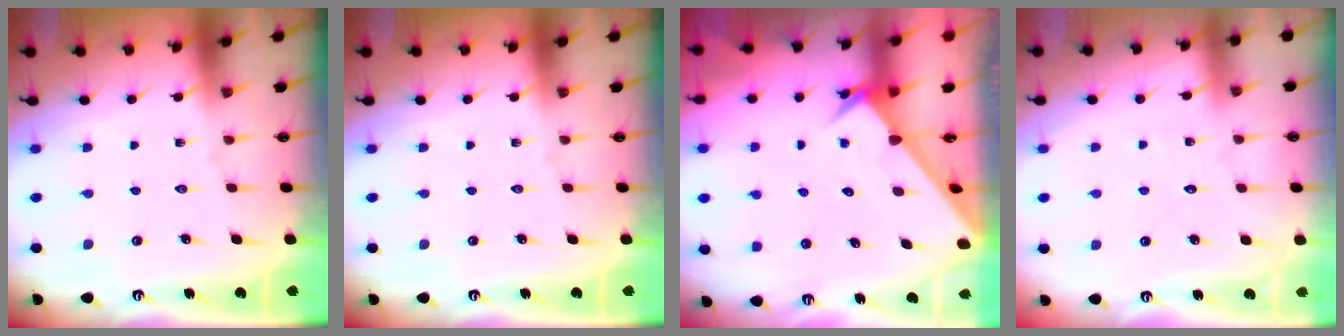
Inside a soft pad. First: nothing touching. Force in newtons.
{"total": 0.0}
{"total": 2.9, "press": 2.9, "slide": 0.1}
{"total": 2.2, "press": 2.2, "slide": 0.2}